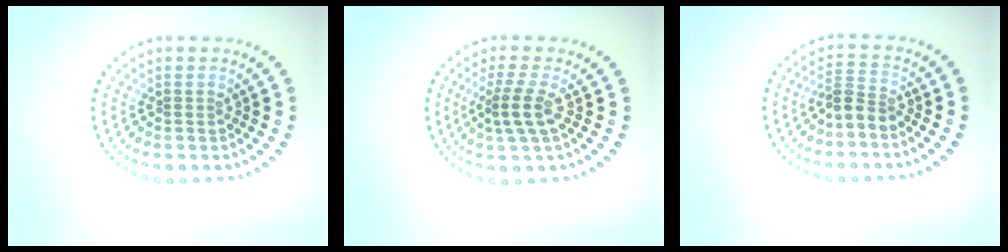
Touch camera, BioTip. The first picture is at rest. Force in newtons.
{"total": 2.6, "press": 2.1, "slide": 1.6}
{"total": 2.4, "press": 1.8, "slide": 1.6}